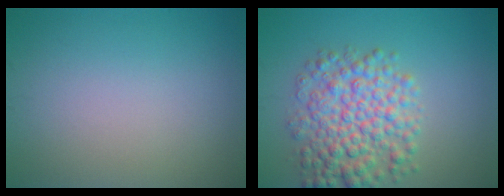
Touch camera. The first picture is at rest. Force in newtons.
{"total": 6.5, "press": 6.5, "slide": 0.1}